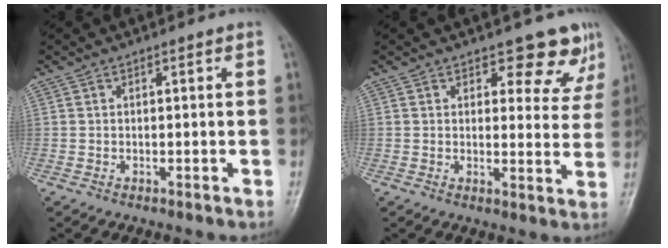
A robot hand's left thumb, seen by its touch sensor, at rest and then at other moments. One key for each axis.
{"total": 7.4, "fx": 5.9, "fy": 3.7, "fz": 2.7, "tx": 0.008, "ty": -0.037, "tz": 0.060}